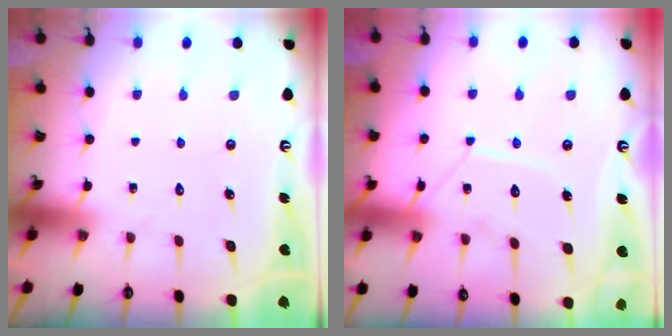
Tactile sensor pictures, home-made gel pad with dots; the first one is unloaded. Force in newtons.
{"total": 11.0, "press": 10.9, "slide": 0.8}